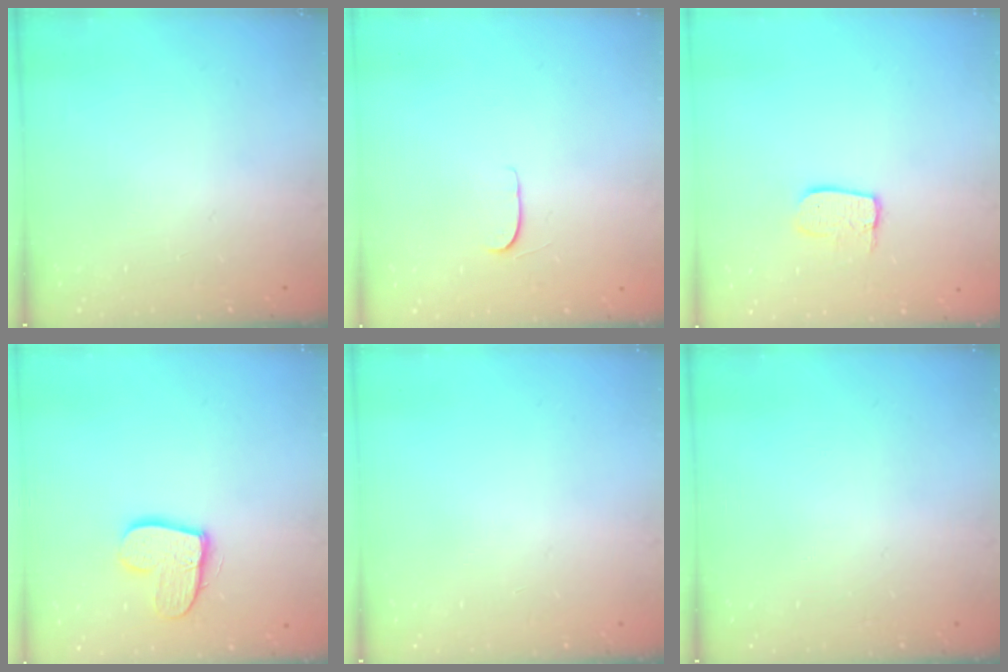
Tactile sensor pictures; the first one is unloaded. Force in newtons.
{"total": 4.3, "press": 4.3, "slide": 0.5}
{"total": 7.0, "press": 7.0, "slide": 0.3}
{"total": 12.0, "press": 11.9, "slide": 0.9}
{"total": 0.0}
{"total": 0.0}